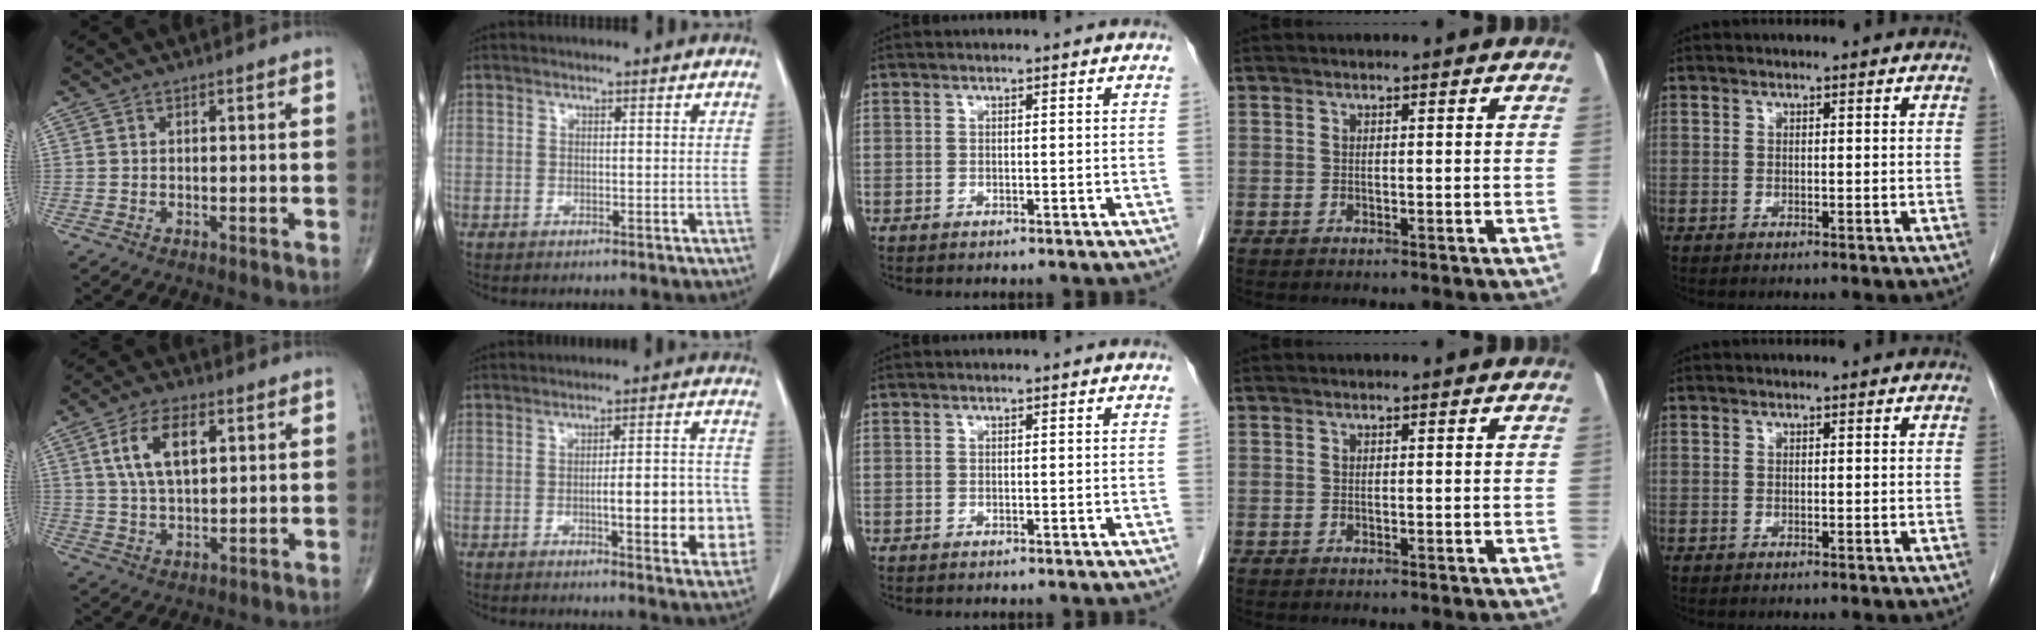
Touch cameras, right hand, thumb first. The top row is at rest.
{"thumb": {"total": 10.0, "force": [3.2, 5.0, 8.0], "torque": [-0.143, -0.003, 0.061]}, "index": {"total": 11.8, "force": [-2.2, 2.7, 11.3], "torque": [-0.139, 0.012, -0.023]}}